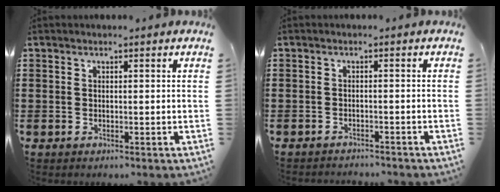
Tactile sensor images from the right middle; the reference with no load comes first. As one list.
[{"total": 1.2, "force": [-1.2, 0.0, 0.0], "torque": [-0.006, -0.001, -0.025]}]